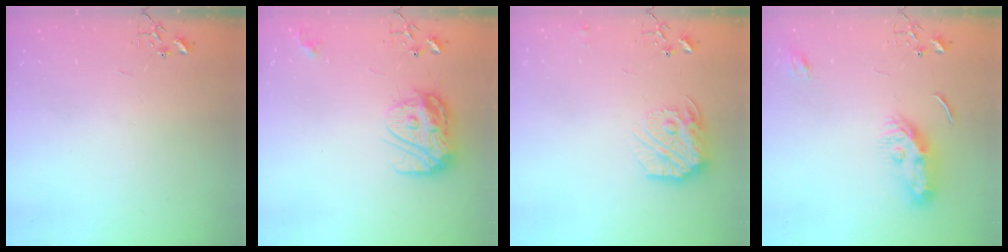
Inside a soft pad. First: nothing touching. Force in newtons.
{"total": 13.1, "press": 13.1, "slide": 1.2}
{"total": 14.6, "press": 14.6, "slide": 1.0}
{"total": 10.2, "press": 10.2, "slide": 0.5}